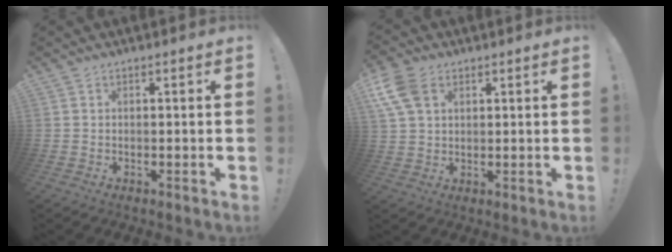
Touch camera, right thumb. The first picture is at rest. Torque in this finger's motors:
{"motor_torque": [0.03, 0.21, 0.06, 0.09, 0.05]}